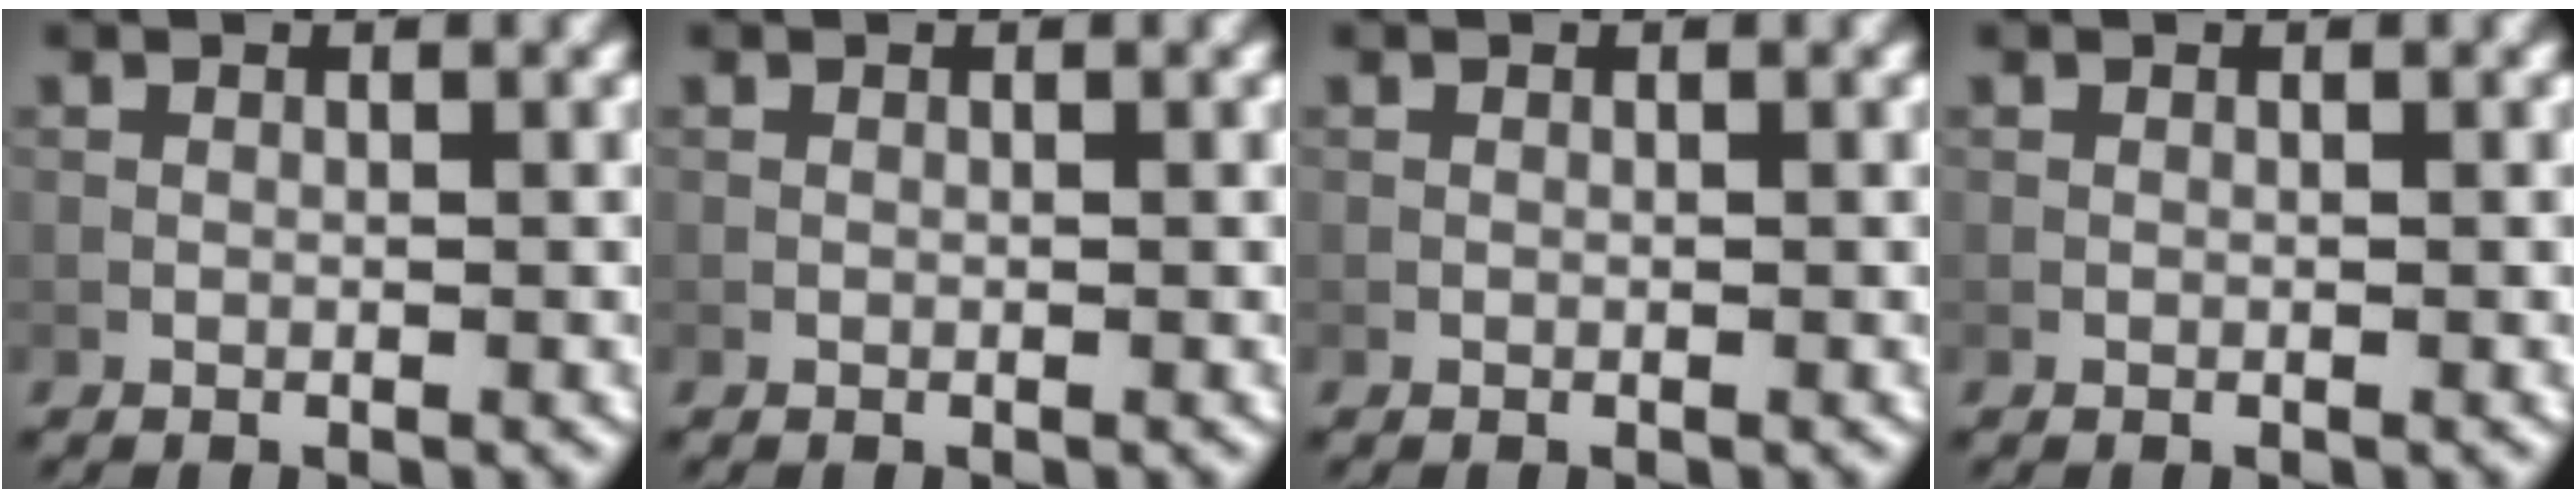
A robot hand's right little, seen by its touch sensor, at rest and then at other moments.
{"total": 0.0}
{"total": 0.0}
{"total": 0.0}